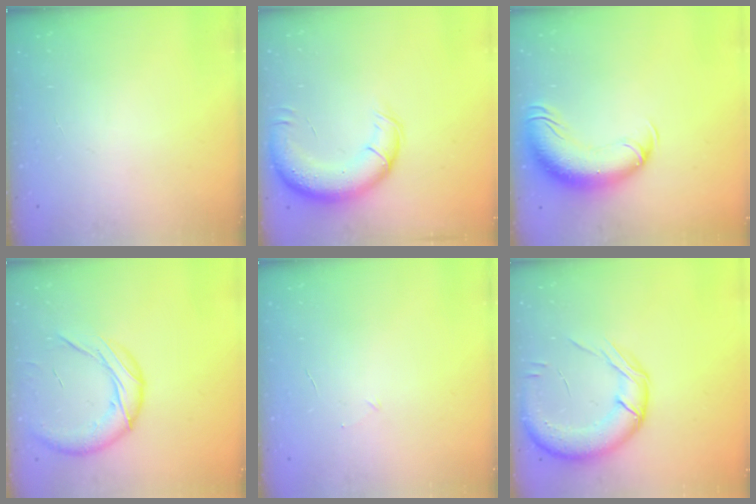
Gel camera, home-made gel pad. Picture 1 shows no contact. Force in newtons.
{"total": 14.8, "press": 14.4, "slide": 3.5}
{"total": 13.8, "press": 13.4, "slide": 3.2}
{"total": 14.7, "press": 14.6, "slide": 2.3}
{"total": 2.4, "press": 2.3, "slide": 0.8}
{"total": 16.8, "press": 16.4, "slide": 3.4}